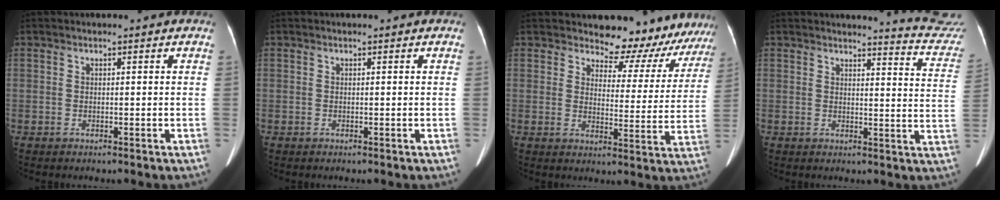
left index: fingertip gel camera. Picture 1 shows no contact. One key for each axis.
{"total": 0.0}
{"total": 12.5, "fx": 11.8, "fy": 3.9, "fz": 1.1, "tx": 0.010, "ty": -0.041, "tz": 0.119}
{"total": 11.4, "fx": 11.4, "fy": -0.8, "fz": 0.4, "tx": 0.006, "ty": -0.105, "tz": 0.099}